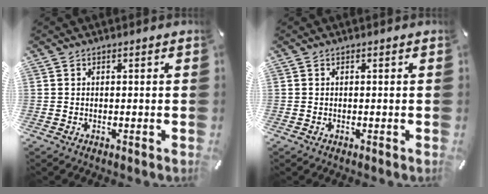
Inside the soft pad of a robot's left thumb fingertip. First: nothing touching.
{"total": 0.0}